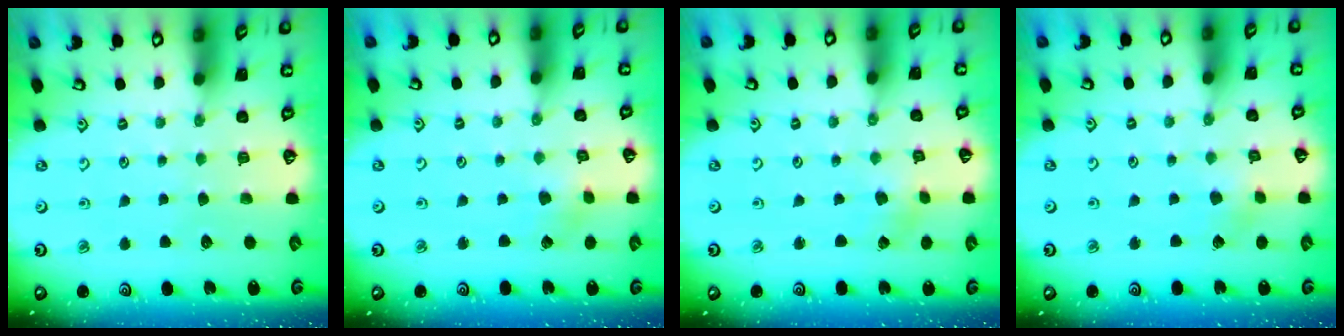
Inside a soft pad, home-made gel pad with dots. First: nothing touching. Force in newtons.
{"total": 1.5, "press": 1.5, "slide": 0.2}
{"total": 1.2, "press": 1.2, "slide": 0.1}
{"total": 3.0, "press": 3.0, "slide": 0.4}